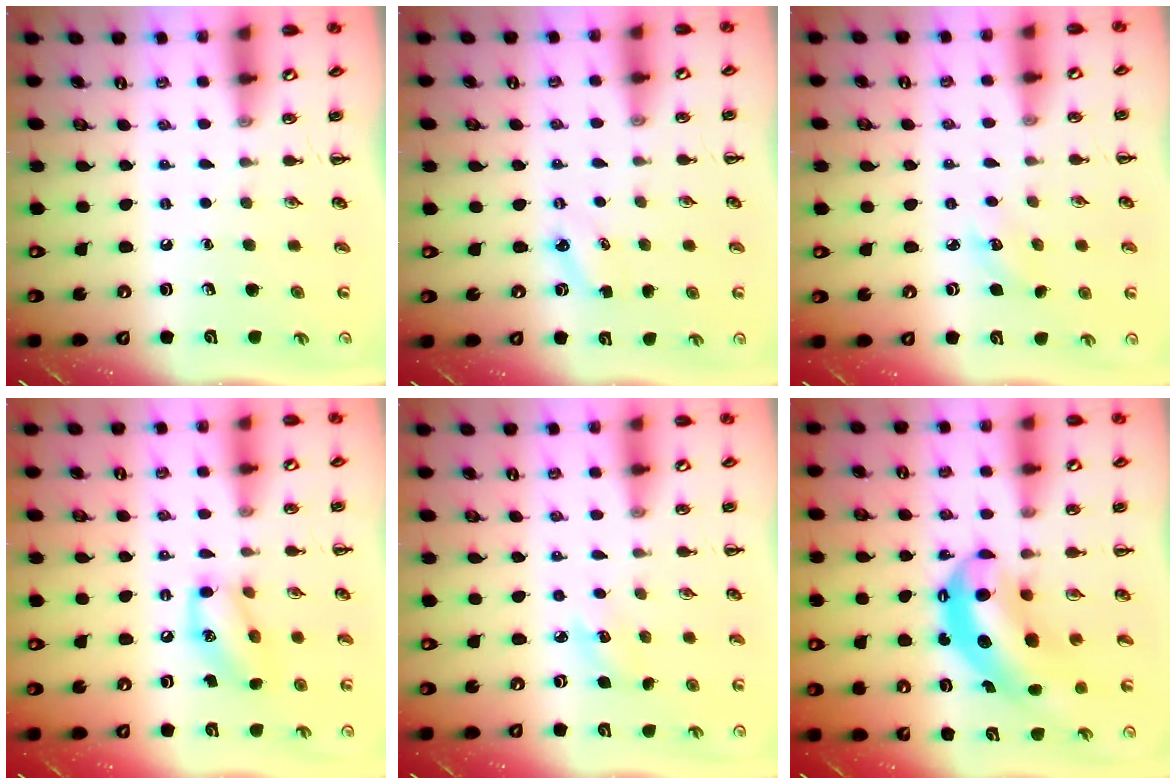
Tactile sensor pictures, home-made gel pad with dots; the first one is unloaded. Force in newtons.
{"total": 2.9, "press": 2.7, "slide": 0.8}
{"total": 3.5, "press": 3.4, "slide": 1.0}
{"total": 11.7, "press": 11.6, "slide": 1.8}
{"total": 4.5, "press": 4.3, "slide": 1.3}
{"total": 9.7, "press": 9.4, "slide": 2.4}